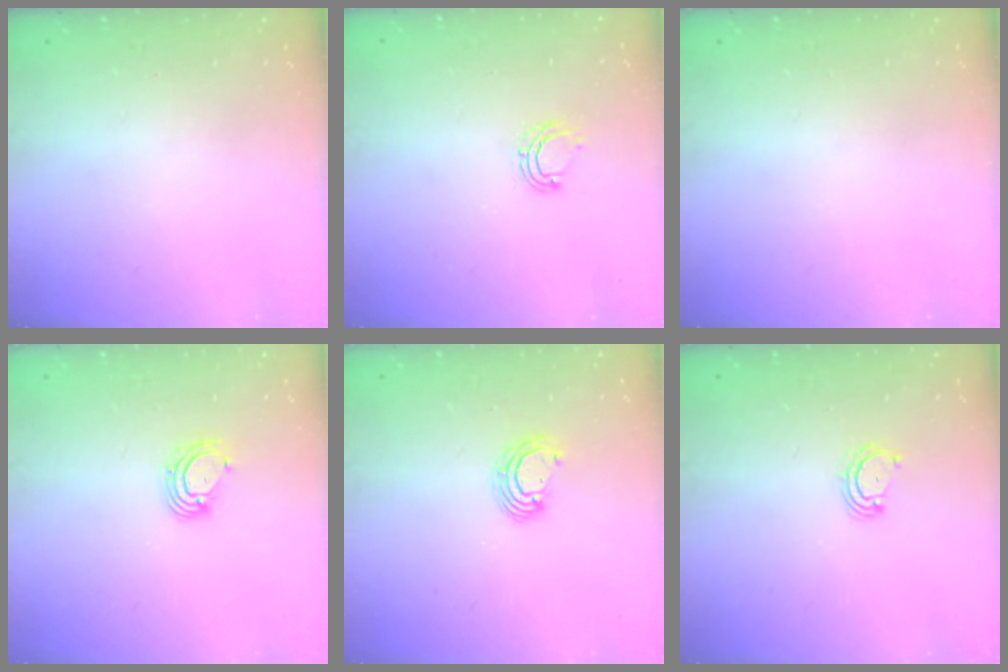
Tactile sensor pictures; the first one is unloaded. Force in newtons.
{"total": 5.0, "press": 4.9, "slide": 1.0}
{"total": 0.0}
{"total": 5.2, "press": 5.2, "slide": 0.6}
{"total": 4.2, "press": 4.2, "slide": 0.2}
{"total": 2.9, "press": 2.9, "slide": 0.3}